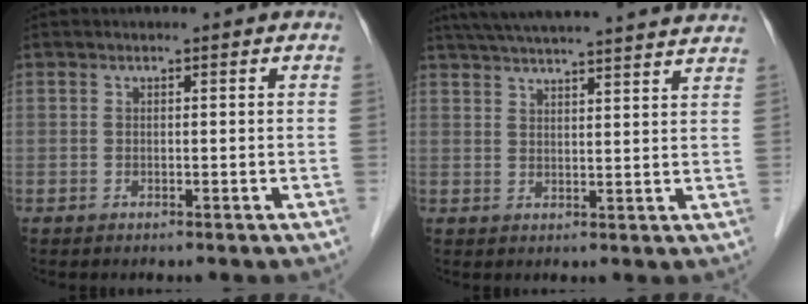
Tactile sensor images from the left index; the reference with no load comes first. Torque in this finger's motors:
{"motor_torque": [-0.13, -0.22, 0.22, 0.08]}